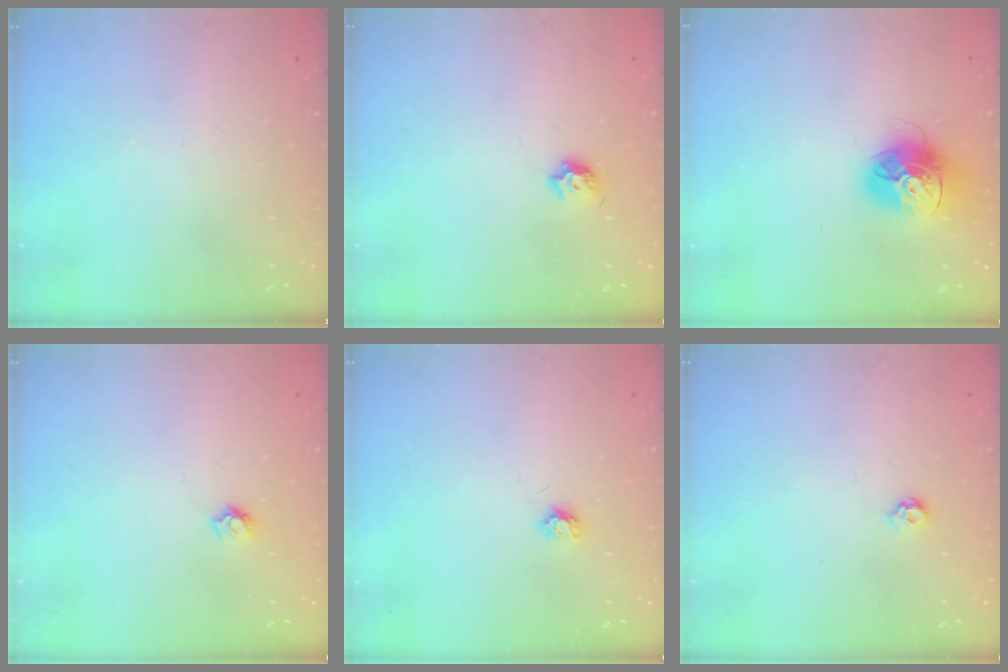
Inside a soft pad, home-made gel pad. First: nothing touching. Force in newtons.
{"total": 4.9, "press": 4.8, "slide": 0.8}
{"total": 14.9, "press": 14.9, "slide": 1.6}
{"total": 5.5, "press": 5.5, "slide": 0.5}
{"total": 3.8, "press": 3.8, "slide": 0.4}
{"total": 4.4, "press": 4.3, "slide": 0.9}